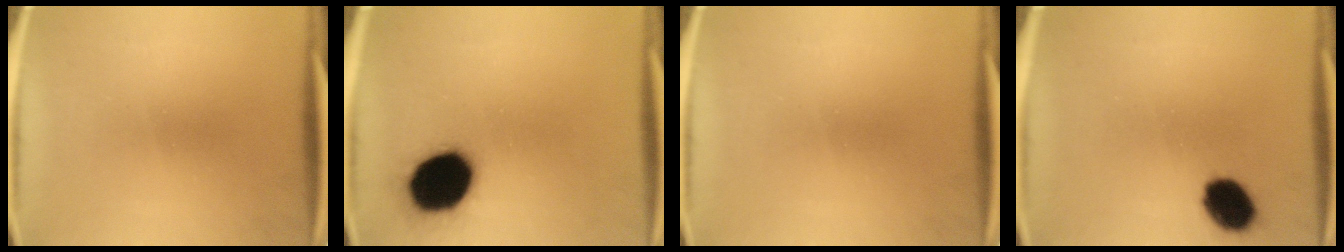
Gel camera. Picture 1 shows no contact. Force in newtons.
{"total": 19.1}
{"total": 0.0}
{"total": 9.1}